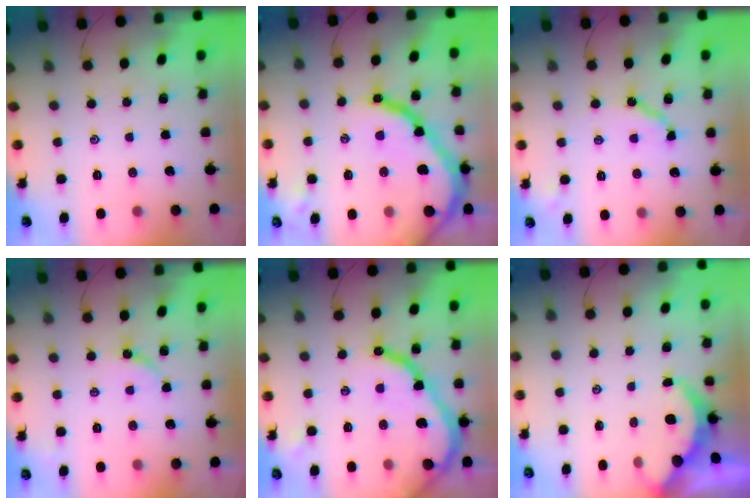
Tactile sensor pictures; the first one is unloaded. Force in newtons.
{"total": 25.4, "press": 25.3, "slide": 2.5}
{"total": 8.8, "press": 8.7, "slide": 0.7}
{"total": 4.2, "press": 4.1, "slide": 0.6}
{"total": 16.4, "press": 16.3, "slide": 1.4}
{"total": 3.3, "press": 3.3, "slide": 0.3}